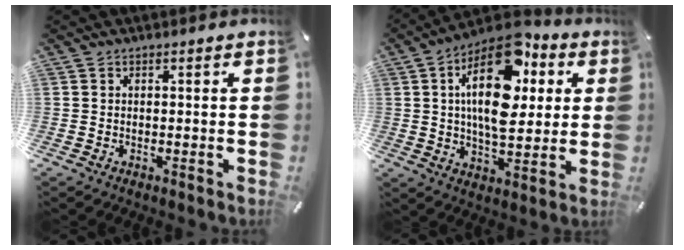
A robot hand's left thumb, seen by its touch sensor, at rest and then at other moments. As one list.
[{"total": 20.7, "force": [6.6, 11.3, 16.0], "torque": [-0.276, -0.024, 0.106]}]